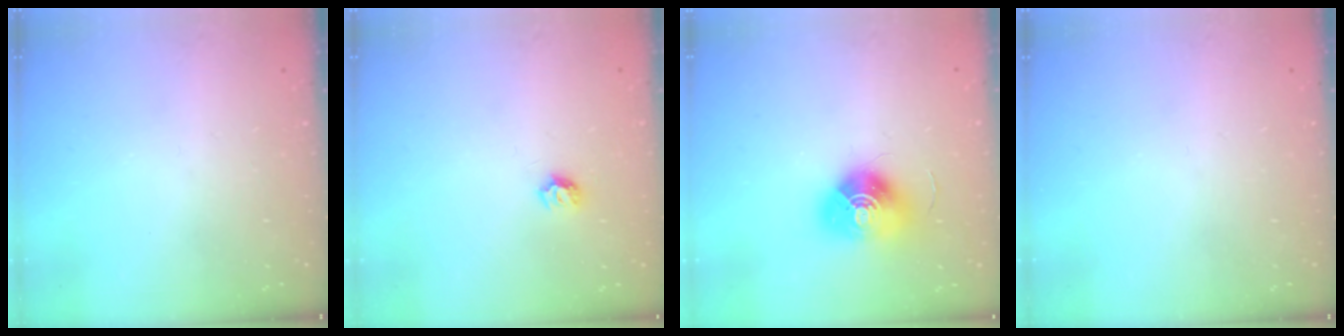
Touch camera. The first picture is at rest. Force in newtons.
{"total": 5.5, "press": 5.4, "slide": 0.6}
{"total": 12.7, "press": 12.7, "slide": 0.5}
{"total": 0.0}